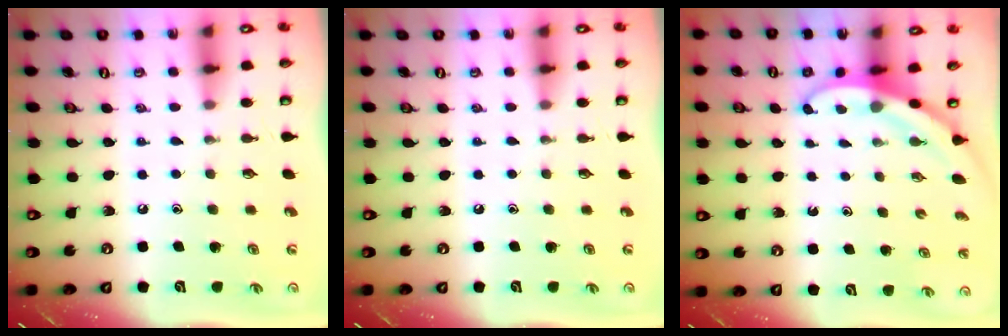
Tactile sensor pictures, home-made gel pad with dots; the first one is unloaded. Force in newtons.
{"total": 0.0}
{"total": 3.2, "press": 3.2, "slide": 0.1}